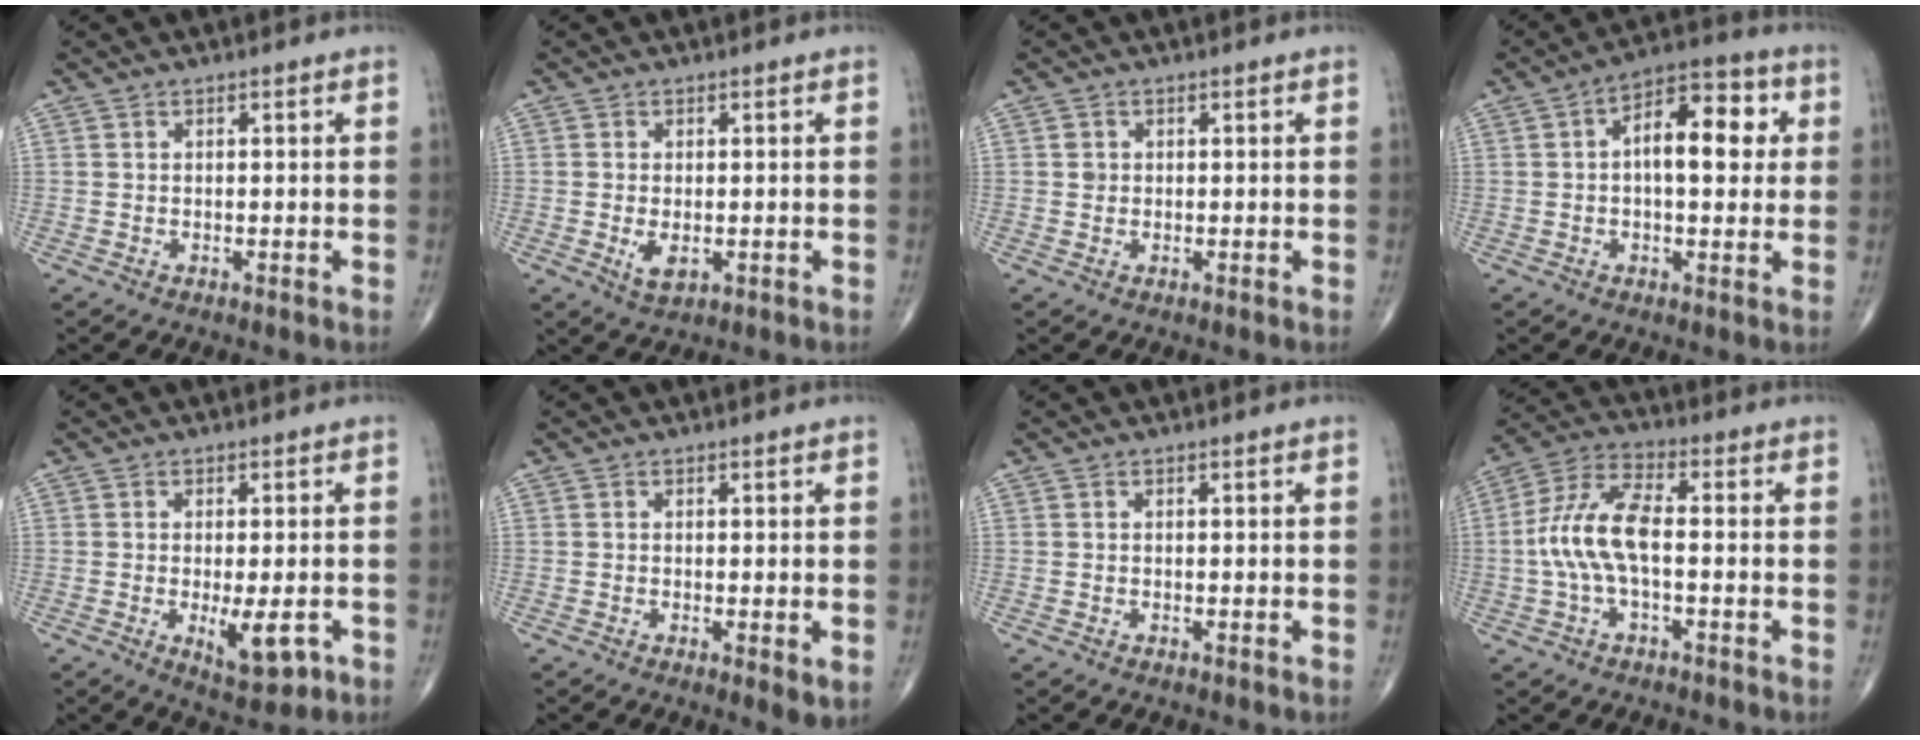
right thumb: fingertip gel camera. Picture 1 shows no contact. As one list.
[{"total": 3.2, "force": [-0.6, 1.7, 2.7], "torque": [-0.048, -0.008, -0.005]}, {"total": 1.0, "force": [0.2, 0.9, 0.3], "torque": [-0.001, 0.001, 0.003]}, {"total": 12.2, "force": [1.8, 6.1, 10.4], "torque": [-0.132, 0.022, 0.018]}, {"total": 7.1, "force": [-2.1, 2.5, 6.3], "torque": [-0.088, -0.014, -0.023]}, {"total": 2.9, "force": [-0.4, 0.7, 2.8], "torque": [-0.049, -0.012, -0.009]}, {"total": 0.0}, {"total": 10.6, "force": [-1.0, 4.3, 9.6], "torque": [-0.216, 0.035, -0.024]}]